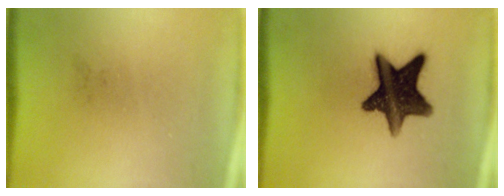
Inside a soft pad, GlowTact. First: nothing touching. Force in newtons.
{"total": 14.3}